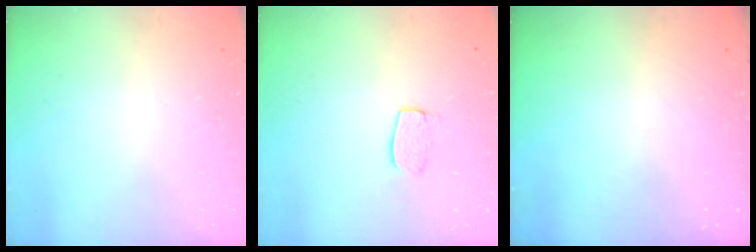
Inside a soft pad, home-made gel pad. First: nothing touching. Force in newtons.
{"total": 6.8, "press": 6.8, "slide": 0.4}
{"total": 0.0}